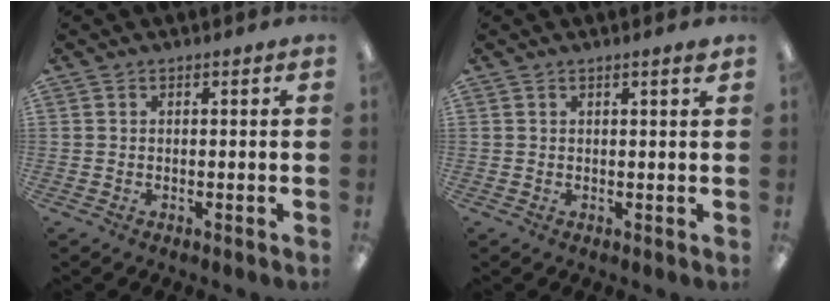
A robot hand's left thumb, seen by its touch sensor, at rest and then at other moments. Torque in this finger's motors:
{"motor_torque": [-0.08, -0.01, -0.21, -0.03, 0.01]}